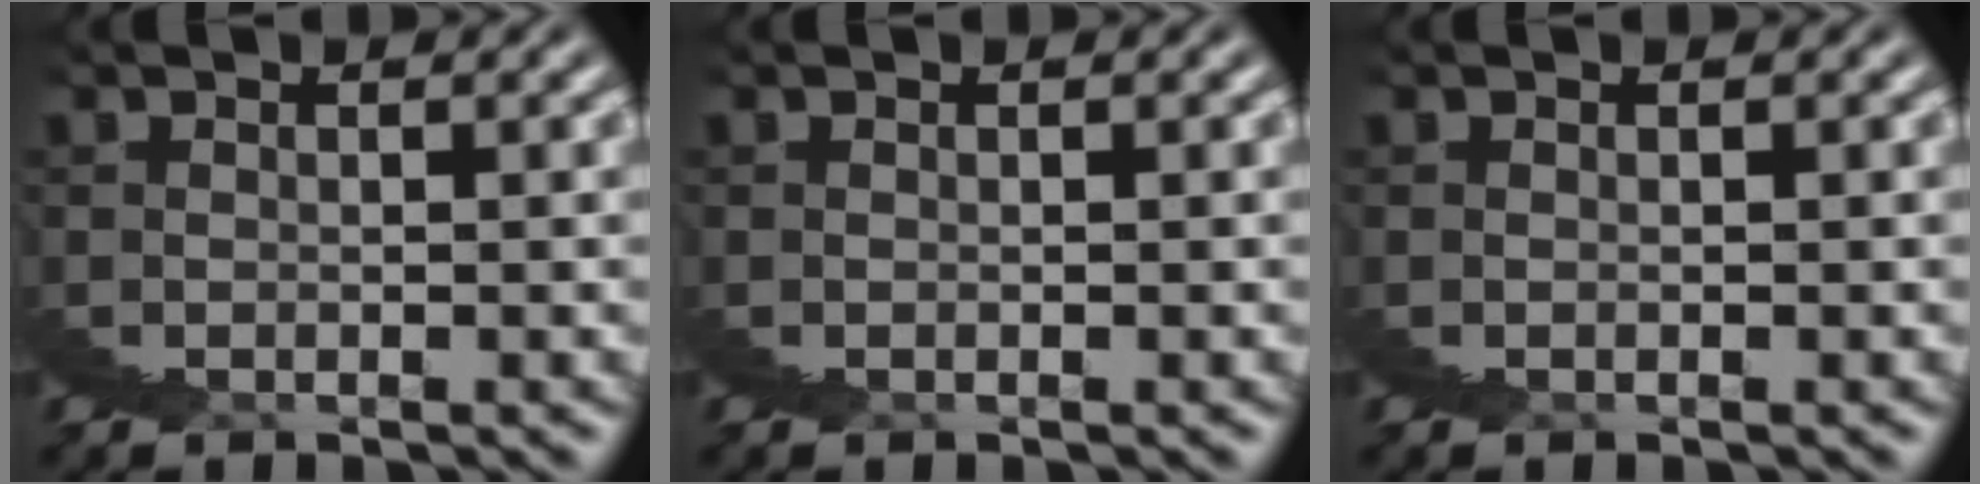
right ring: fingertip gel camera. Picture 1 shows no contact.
{"total": 0.0}
{"total": 0.0}